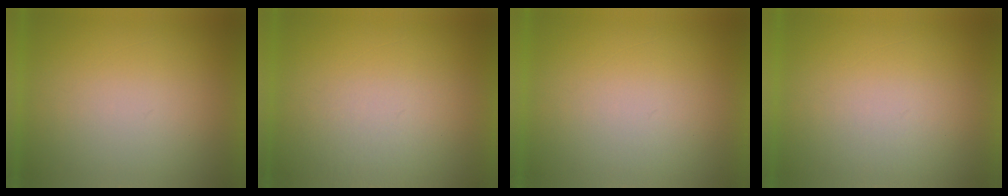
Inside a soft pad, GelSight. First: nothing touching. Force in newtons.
{"total": 3.4}
{"total": 1.1}
{"total": 1.2}